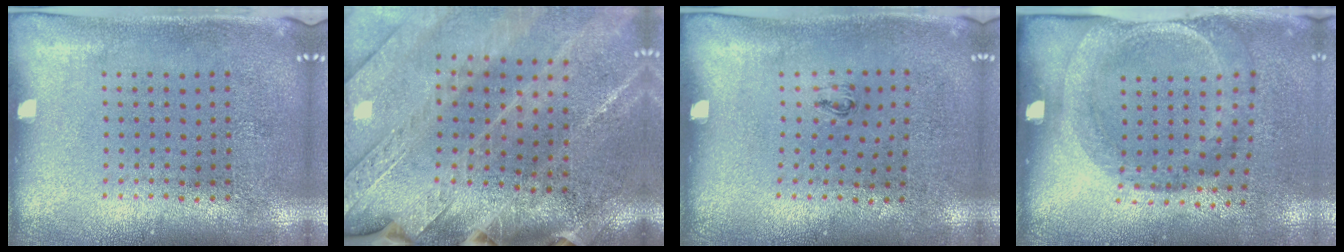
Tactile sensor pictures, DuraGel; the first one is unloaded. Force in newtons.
{"total": 2.8, "press": 2.8, "slide": 0.7}
{"total": 0.6, "press": 0.2, "slide": 0.5}
{"total": 1.9, "press": 1.2, "slide": 1.5}